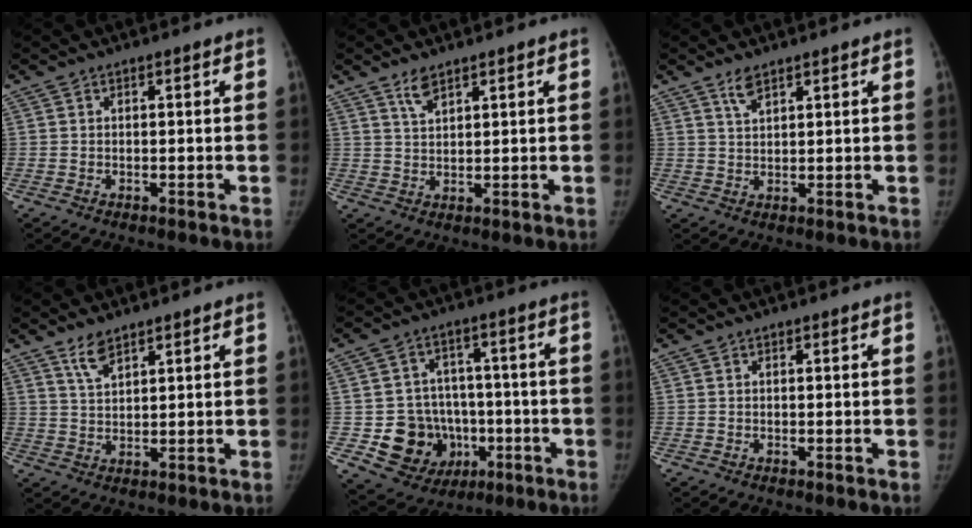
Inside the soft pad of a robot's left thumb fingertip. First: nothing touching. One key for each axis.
{"total": 3.1, "fx": 2.4, "fy": 1.0, "fz": 1.7, "tx": -0.031, "ty": -0.009, "tz": 0.051}
{"total": 2.8, "fx": 2.1, "fy": 0.9, "fz": 1.6, "tx": -0.031, "ty": -0.007, "tz": 0.046}
{"total": 3.9, "fx": 3.0, "fy": 1.4, "fz": 2.1, "tx": -0.036, "ty": -0.016, "tz": 0.063}
{"total": 13.4, "fx": -3.4, "fy": 11.7, "fz": 5.5, "tx": -0.052, "ty": 0.025, "tz": -0.037}
{"total": 0.0}